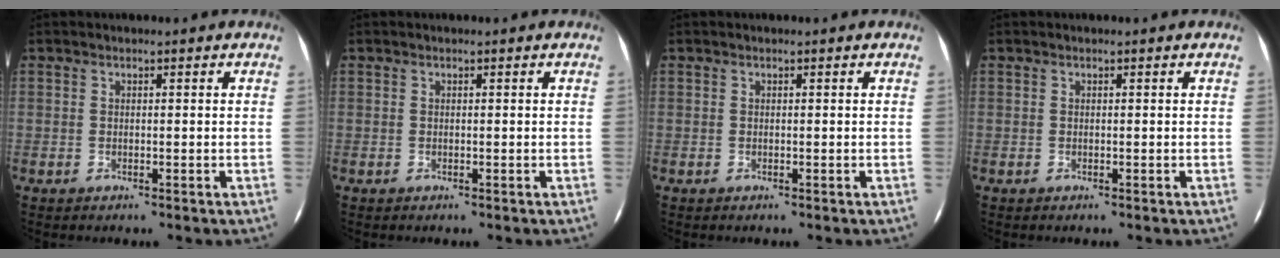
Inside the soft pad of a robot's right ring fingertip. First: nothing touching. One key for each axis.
{"total": 0.0}
{"total": 0.0}
{"total": 0.0}